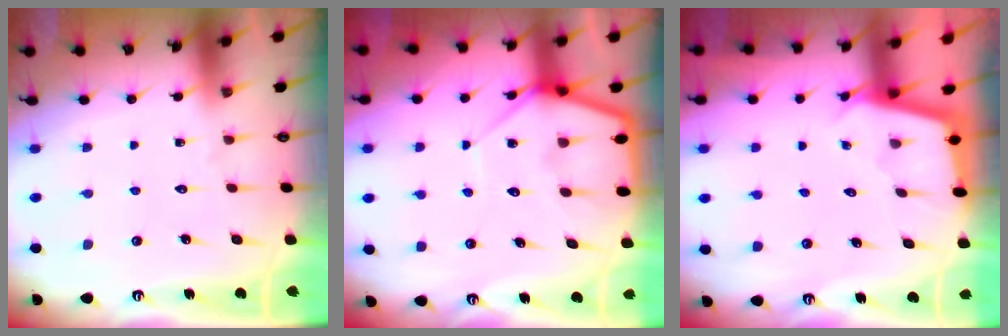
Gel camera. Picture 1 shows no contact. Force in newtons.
{"total": 8.0, "press": 8.0, "slide": 0.6}
{"total": 2.1, "press": 2.1, "slide": 0.2}